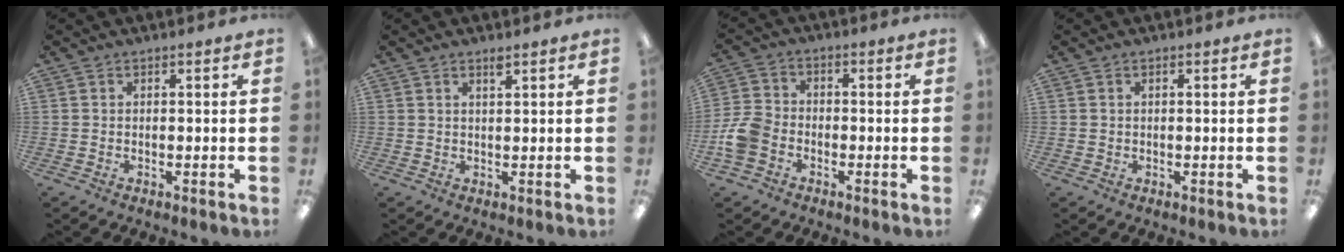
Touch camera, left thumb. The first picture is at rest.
{"total": 1.6, "force": [1.3, 0.2, 0.8], "torque": [-0.019, -0.001, 0.024]}
{"total": 7.7, "force": [-3.2, 5.8, 4.0], "torque": [-0.086, 0.024, -0.059]}
{"total": 0.6, "force": [0.2, 0.6, 0.1], "torque": [-0.002, 0.006, 0.003]}